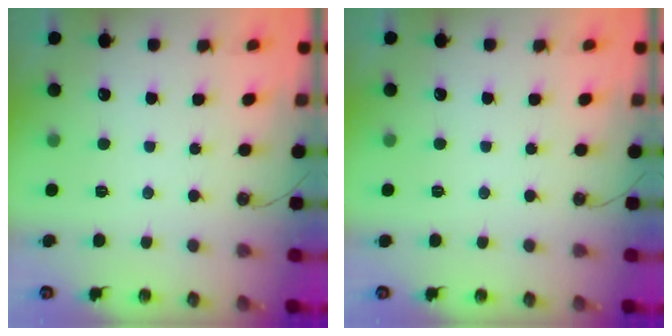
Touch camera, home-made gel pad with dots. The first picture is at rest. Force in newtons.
{"total": 1.5, "press": 0.8, "slide": 1.3}